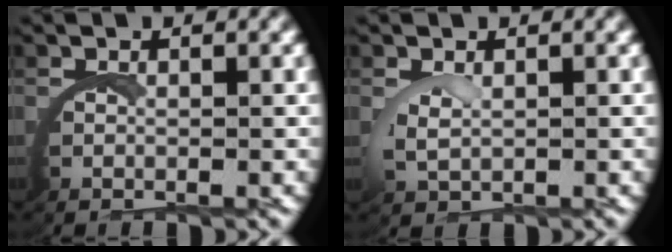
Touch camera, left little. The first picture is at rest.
{"total": 1.4, "force": [0.9, 0.4, 1.0], "torque": [-0.038, -0.009, 0.025]}